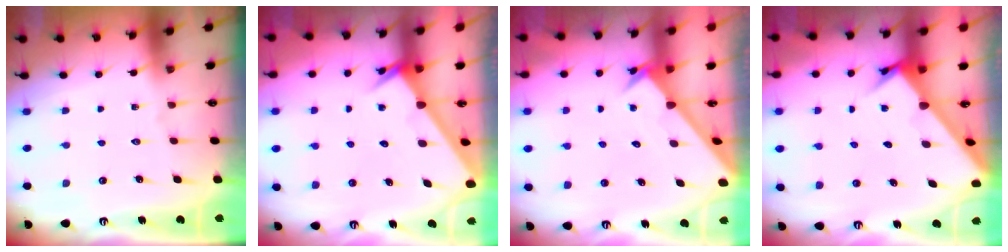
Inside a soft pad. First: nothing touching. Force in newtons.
{"total": 2.4, "press": 2.4, "slide": 0.1}
{"total": 2.4, "press": 2.4, "slide": 0.2}
{"total": 2.6, "press": 2.6, "slide": 0.2}